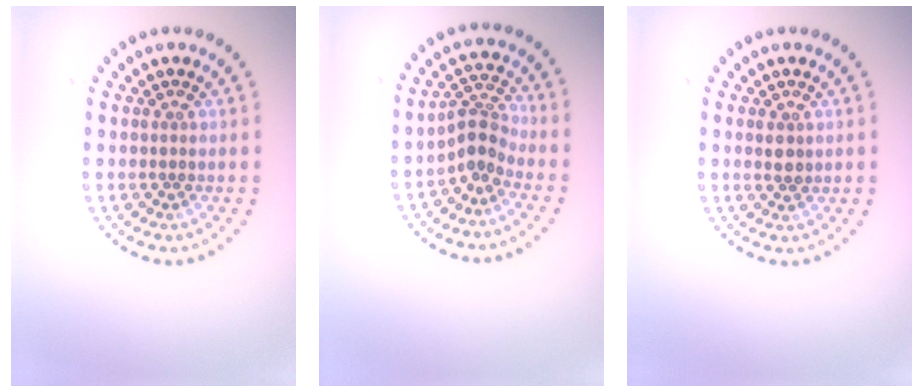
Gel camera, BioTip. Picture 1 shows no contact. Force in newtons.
{"total": 2.7, "press": 1.9, "slide": 1.9}
{"total": 1.2, "press": 1.1, "slide": 0.5}